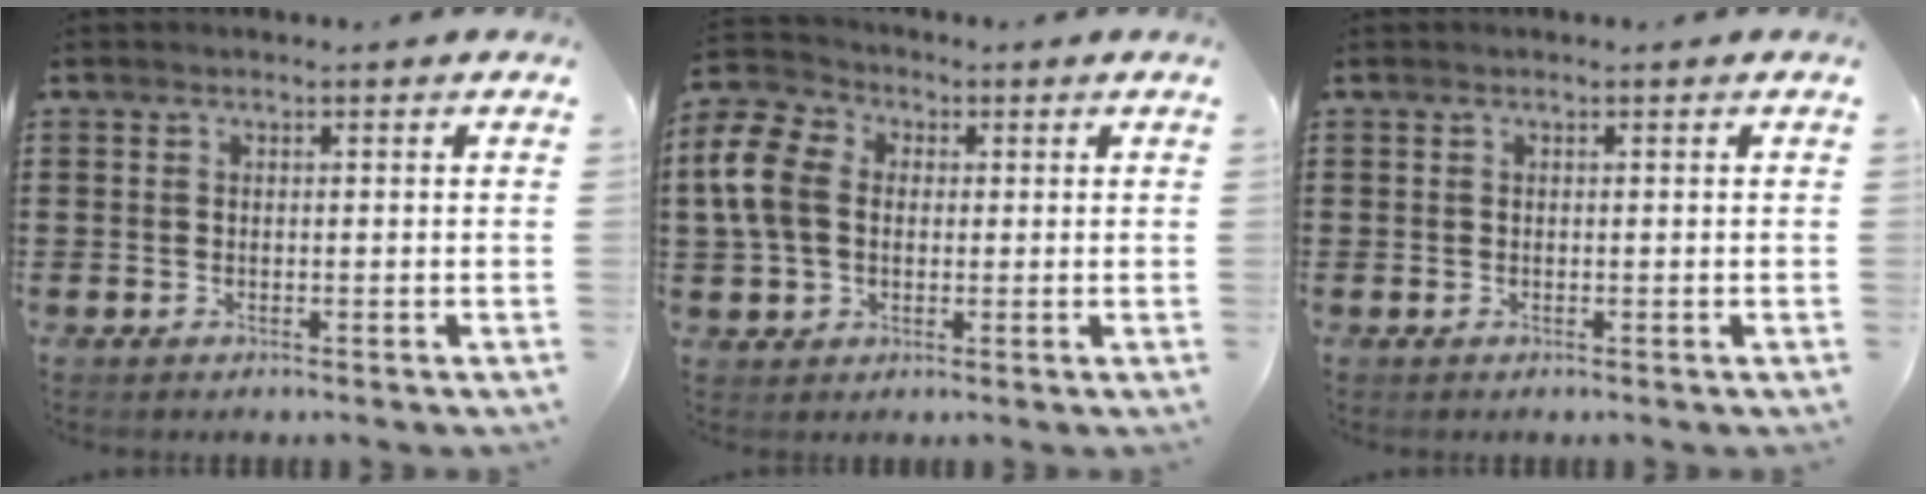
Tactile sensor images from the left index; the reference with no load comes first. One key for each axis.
{"total": 8.5, "fx": 0.7, "fy": 6.6, "fz": 5.3, "tx": -0.161, "ty": 0.007, "tz": 0.003}
{"total": 0.0}